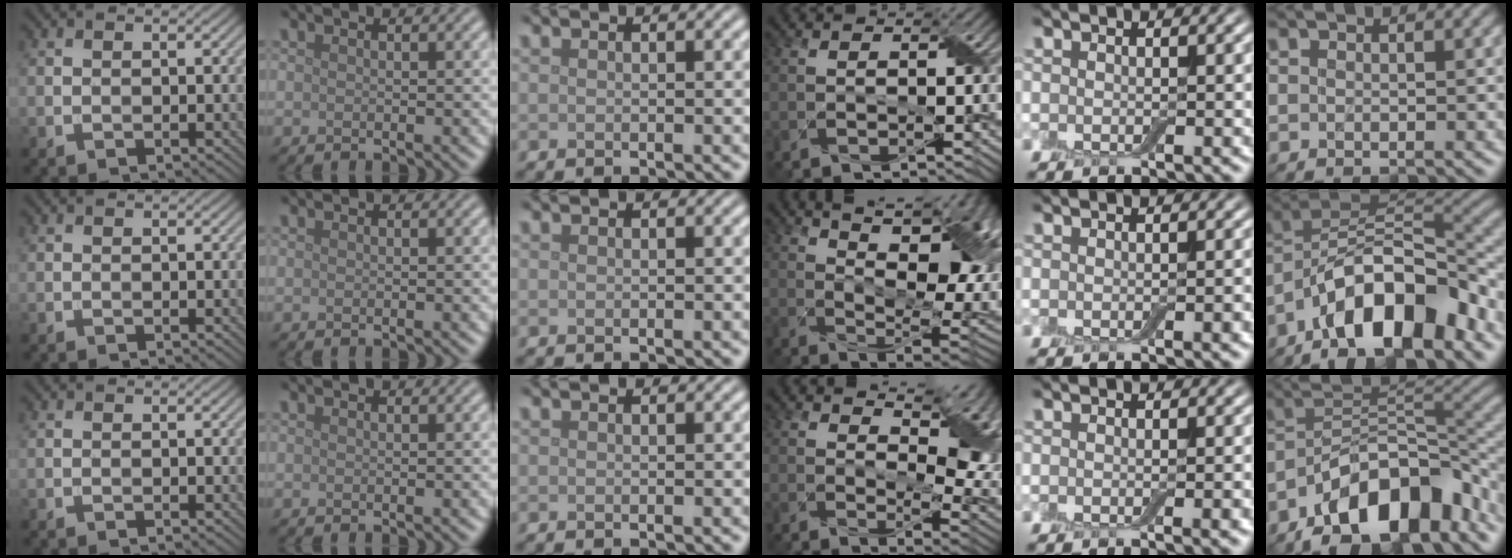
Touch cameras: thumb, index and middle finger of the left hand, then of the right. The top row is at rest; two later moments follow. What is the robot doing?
{"motion": "wrap", "object": "adhesive wrap"}